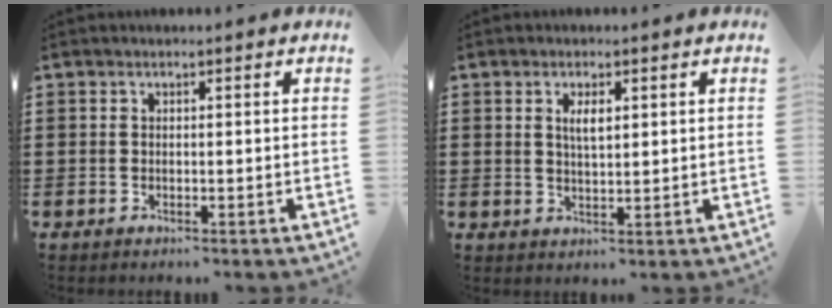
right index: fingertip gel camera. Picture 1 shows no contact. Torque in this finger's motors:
{"motor_torque": [0.10, 0.08, 0.08, 0.04]}